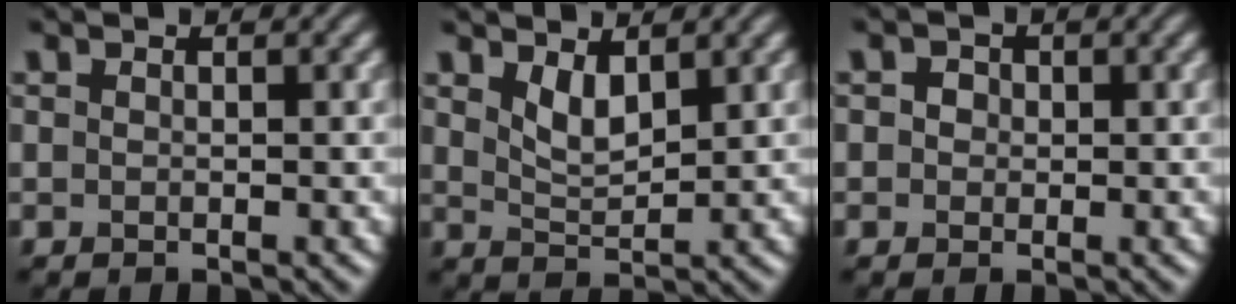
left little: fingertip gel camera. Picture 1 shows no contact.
{"total": 2.4, "force": [1.5, 1.0, 1.7], "torque": [-0.037, -0.009, 0.034]}
{"total": 1.6, "force": [0.4, 1.4, 0.7], "torque": [-0.005, 0.011, -0.007]}